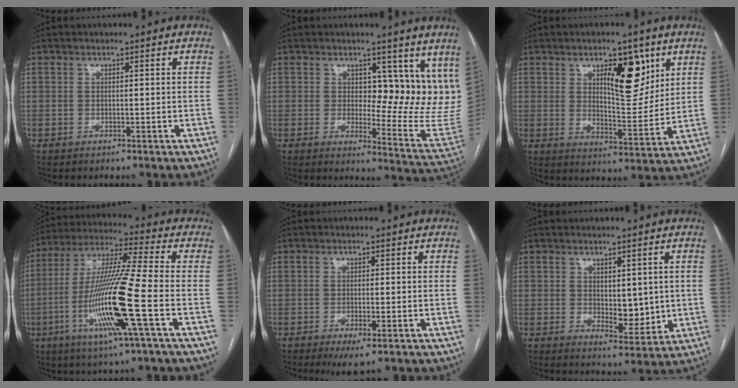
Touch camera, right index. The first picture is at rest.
{"total": 12.0, "force": [7.8, 5.0, 7.6], "torque": [-0.079, -0.026, 0.092]}
{"total": 10.5, "force": [5.1, 3.6, 8.4], "torque": [-0.128, -0.005, 0.085]}
{"total": 16.8, "force": [-4.9, -0.9, 16.1], "torque": [-0.326, -0.016, -0.102]}
{"total": 3.3, "force": [-1.7, 0.6, 2.7], "torque": [-0.043, -0.008, -0.024]}
{"total": 5.1, "force": [0.6, 2.7, 4.3], "torque": [-0.059, -0.010, 0.020]}